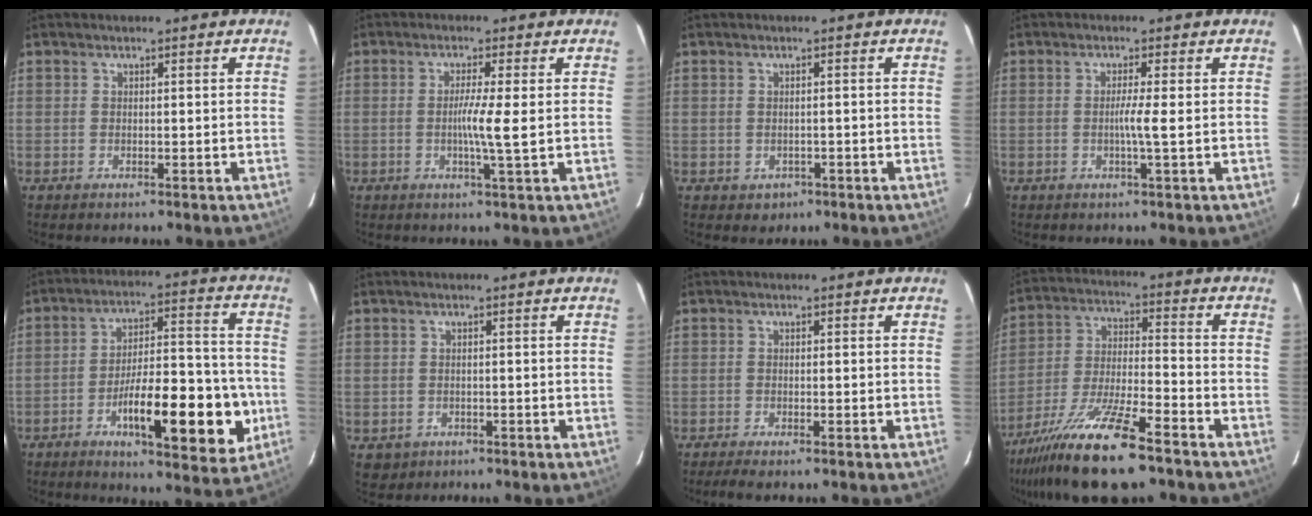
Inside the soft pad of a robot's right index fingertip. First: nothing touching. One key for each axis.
{"total": 4.2, "fx": -0.2, "fy": -0.9, "fz": 4.1, "tx": -0.077, "ty": -0.007, "tz": -0.004}
{"total": 1.9, "fx": -0.9, "fy": 1.7, "fz": 0.5, "tx": -0.004, "ty": 0.004, "tz": -0.005}
{"total": 2.5, "fx": -0.2, "fy": -0.7, "fz": 2.3, "tx": -0.044, "ty": -0.002, "tz": -0.006}
{"total": 17.6, "fx": -6.0, "fy": 4.7, "fz": 15.8, "tx": -0.236, "ty": 0.017, "tz": -0.083}
{"total": 2.9, "fx": -1.1, "fy": 2.7, "fz": 0.2, "tx": -0.003, "ty": 0.004, "tz": -0.010}
{"total": 3.1, "fx": -2.5, "fy": 0.3, "fz": 1.8, "tx": -0.027, "ty": -0.006, "tz": -0.038}
{"total": 16.7, "fx": -11.9, "fy": 2.0, "fz": 11.6, "tx": -0.225, "ty": -0.034, "tz": -0.216}